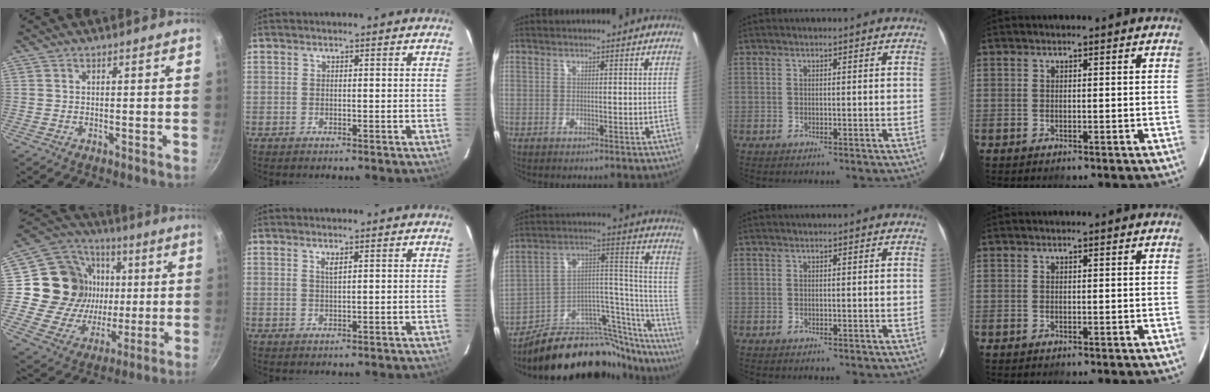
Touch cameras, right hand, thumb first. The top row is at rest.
{"thumb": {"total": 21.6, "force": [2.3, 18.8, 10.4], "torque": [-0.167, 0.014, 0.045]}, "index": {"total": 1.1, "force": [0.6, 0.1, 0.9], "torque": [-0.018, 0.000, 0.011]}, "middle": {"total": 23.9, "force": [-20.0, 8.7, 9.7], "torque": [-0.101, 0.073, -0.294]}}